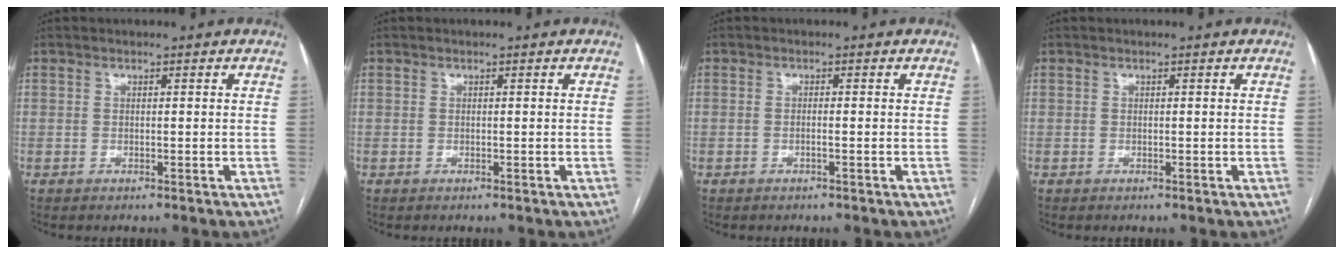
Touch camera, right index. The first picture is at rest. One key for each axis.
{"total": 0.0}
{"total": 0.7, "fx": -0.2, "fy": -0.2, "fz": 0.6, "tx": -0.012, "ty": 0.000, "tz": -0.004}
{"total": 0.0}